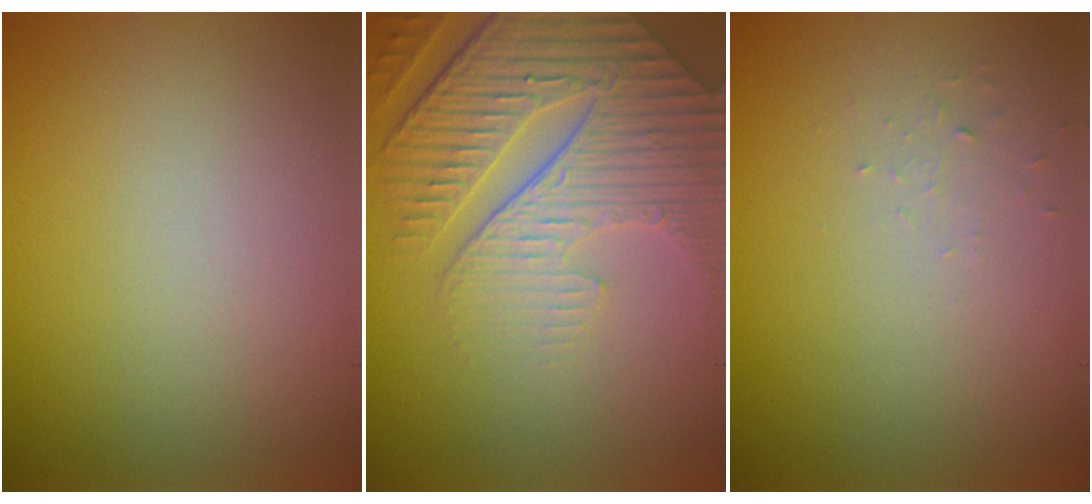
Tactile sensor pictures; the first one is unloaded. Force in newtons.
{"total": 6.1, "press": 5.2, "slide": 3.2}
{"total": 0.6, "press": 0.3, "slide": 0.6}